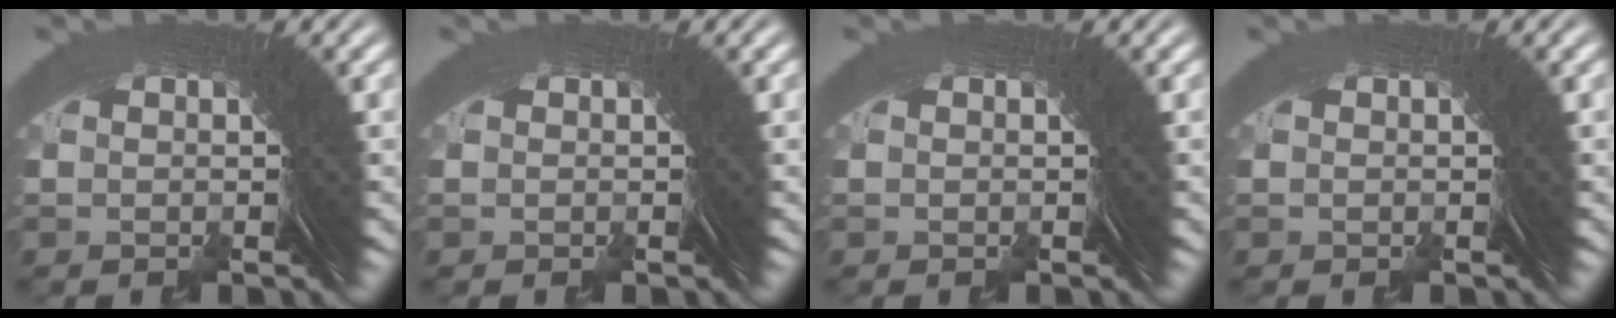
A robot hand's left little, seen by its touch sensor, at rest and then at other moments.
{"total": 0.0}
{"total": 0.0}
{"total": 0.0}